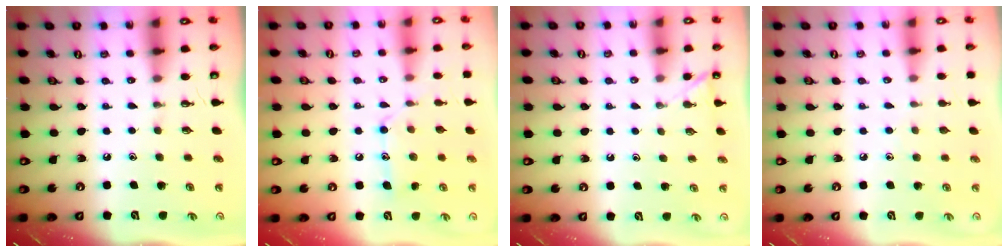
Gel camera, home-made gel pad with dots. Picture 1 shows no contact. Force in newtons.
{"total": 11.7, "press": 11.6, "slide": 0.6}
{"total": 2.1, "press": 2.1, "slide": 0.3}
{"total": 4.2, "press": 4.2, "slide": 0.5}